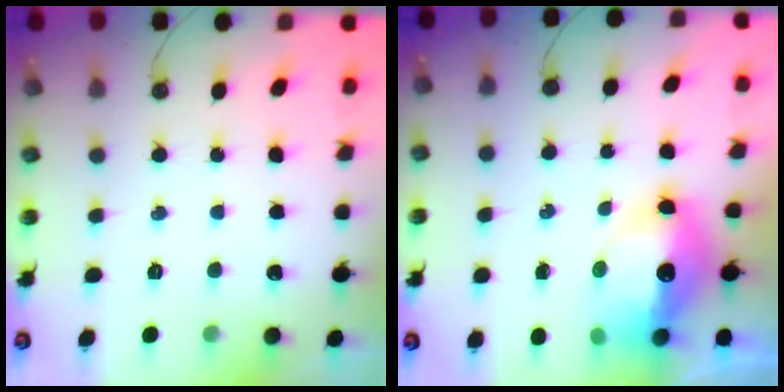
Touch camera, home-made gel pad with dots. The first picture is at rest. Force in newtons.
{"total": 14.6, "press": 14.5, "slide": 1.3}